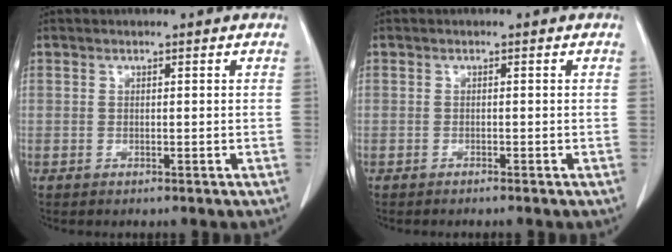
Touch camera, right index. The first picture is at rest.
{"total": 0.8, "force": [-0.7, -0.2, 0.3], "torque": [-0.009, 0.001, -0.011]}